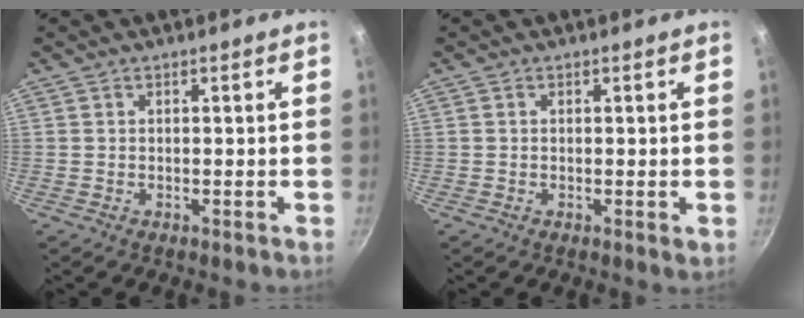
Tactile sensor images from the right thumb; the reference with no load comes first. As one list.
[{"total": 0.9, "force": [0.1, 0.5, 0.7], "torque": [-0.011, -0.001, -0.001]}]